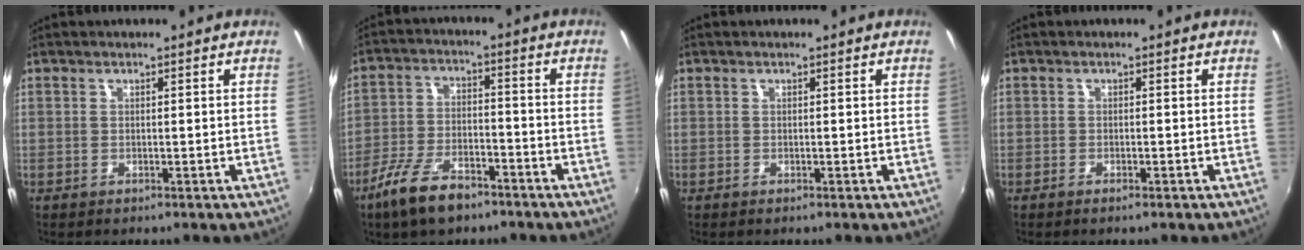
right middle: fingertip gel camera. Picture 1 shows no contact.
{"total": 10.2, "force": [-7.1, 4.0, 6.2], "torque": [-0.137, -0.005, -0.129]}
{"total": 0.0}
{"total": 1.0, "force": [-0.8, 0.0, 0.6], "torque": [-0.012, -0.002, -0.013]}